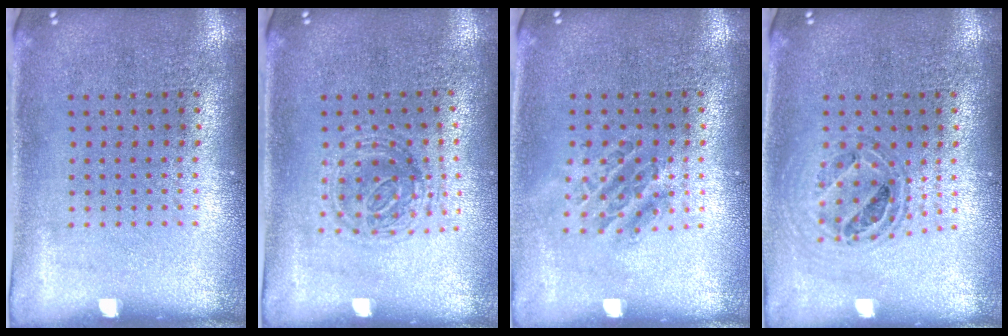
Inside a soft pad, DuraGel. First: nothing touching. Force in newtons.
{"total": 1.1, "press": 1.1, "slide": 0.3}
{"total": 1.1, "press": 1.1, "slide": 0.3}
{"total": 0.7, "press": 0.7, "slide": 0.2}